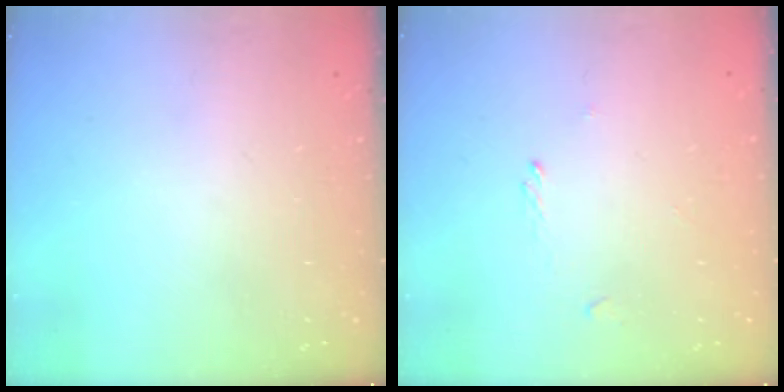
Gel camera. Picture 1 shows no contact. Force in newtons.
{"total": 0.0}